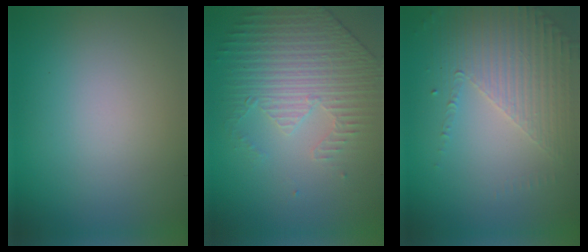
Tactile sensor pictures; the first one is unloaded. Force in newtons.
{"total": 4.4, "press": 3.6, "slide": 2.6}
{"total": 4.2, "press": 3.1, "slide": 2.9}